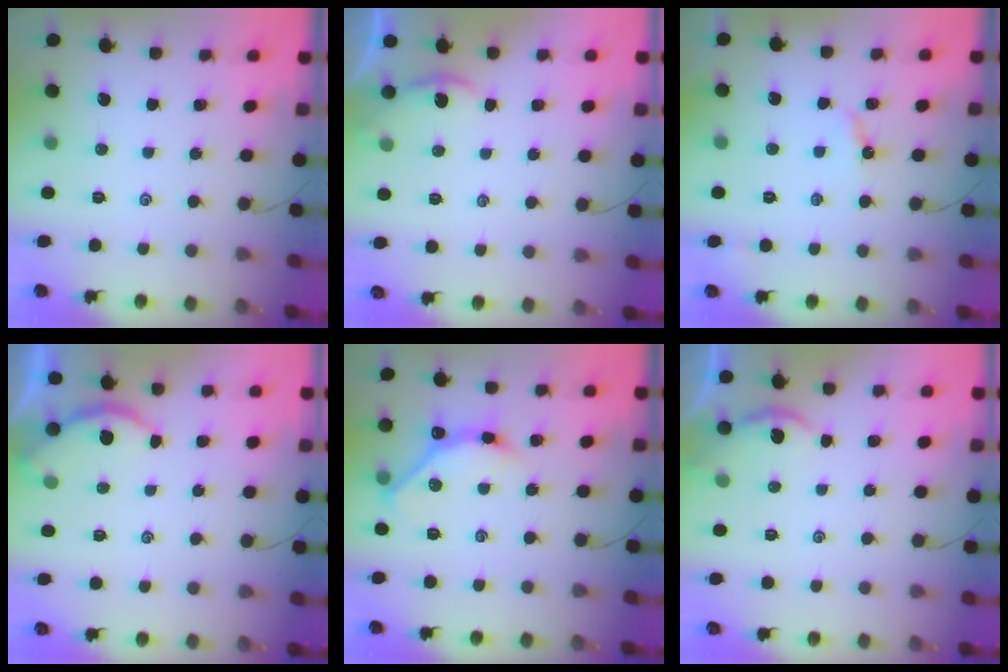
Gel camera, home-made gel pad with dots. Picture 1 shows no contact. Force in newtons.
{"total": 1.5, "press": 1.5, "slide": 0.2}
{"total": 4.0, "press": 4.0, "slide": 0.3}
{"total": 1.9, "press": 1.9, "slide": 0.4}
{"total": 7.4, "press": 7.4, "slide": 0.7}
{"total": 2.0, "press": 2.0, "slide": 0.2}